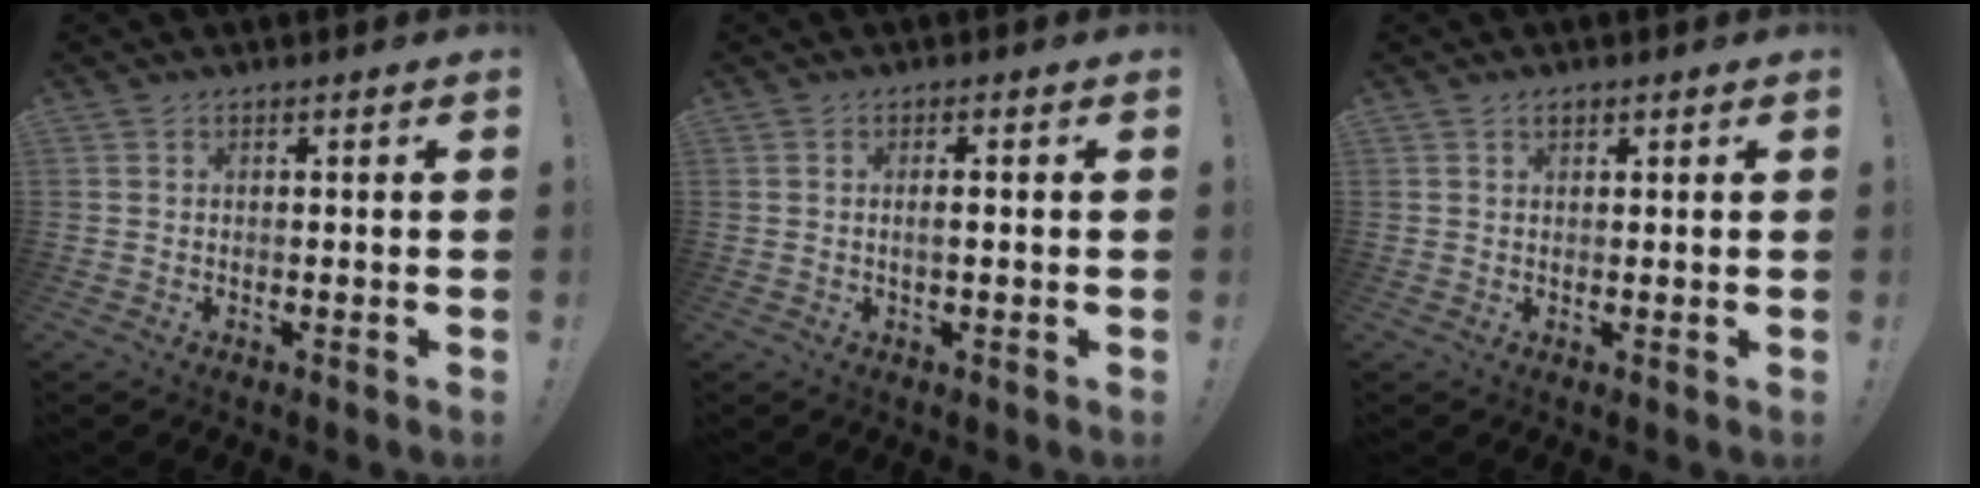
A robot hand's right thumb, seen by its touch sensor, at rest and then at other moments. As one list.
[{"total": 2.2, "force": [-0.2, 0.4, 2.2], "torque": [-0.036, 0.000, -0.007]}, {"total": 1.3, "force": [0.9, 0.7, 0.6], "torque": [-0.012, 0.002, 0.017]}]